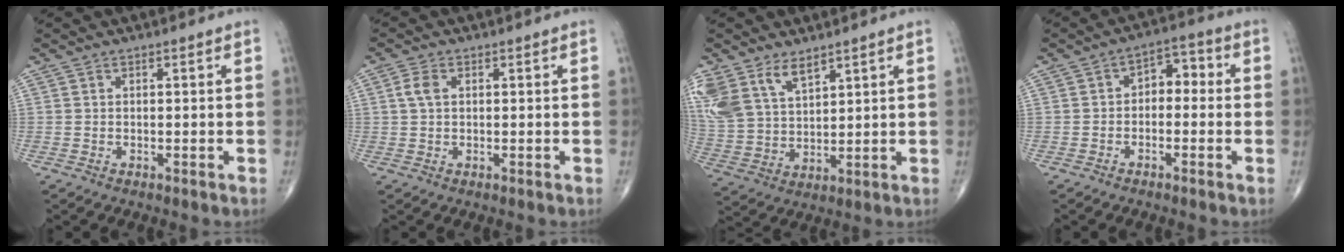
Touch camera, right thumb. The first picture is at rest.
{"total": 2.7, "force": [0.7, 1.7, 2.0], "torque": [-0.047, 0.007, 0.011]}
{"total": 13.4, "force": [8.0, 7.6, 7.5], "torque": [-0.157, -0.019, 0.171]}
{"total": 5.3, "force": [-0.5, 3.6, 3.9], "torque": [-0.034, 0.029, -0.021]}